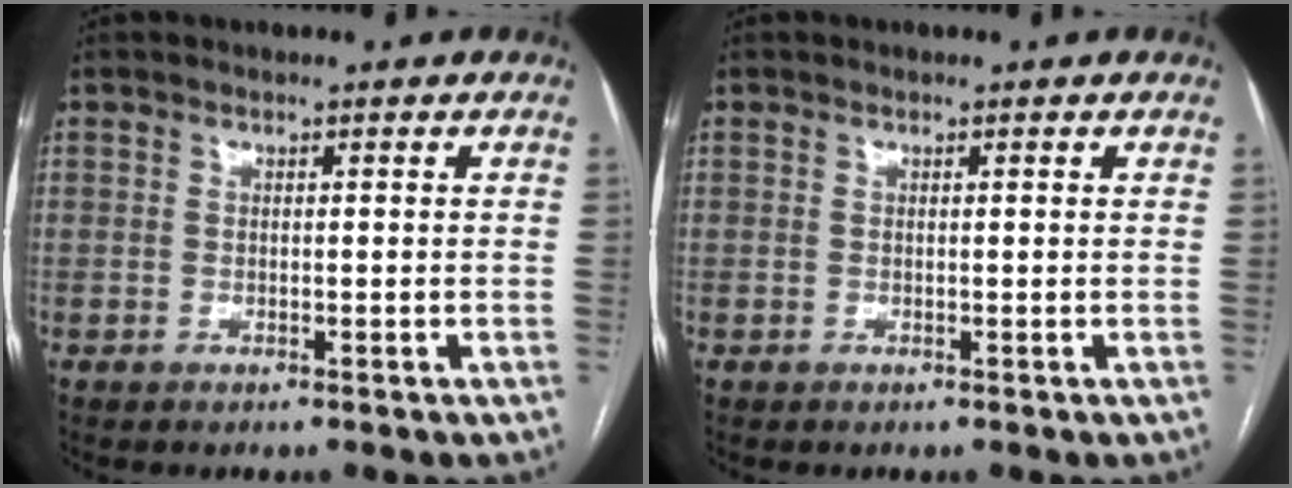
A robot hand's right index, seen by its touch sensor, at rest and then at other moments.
{"total": 0.0}